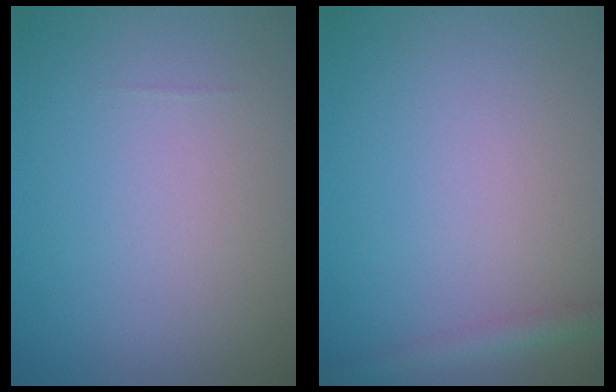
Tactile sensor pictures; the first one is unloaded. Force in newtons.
{"total": 1.5, "press": 1.5, "slide": 0.1}